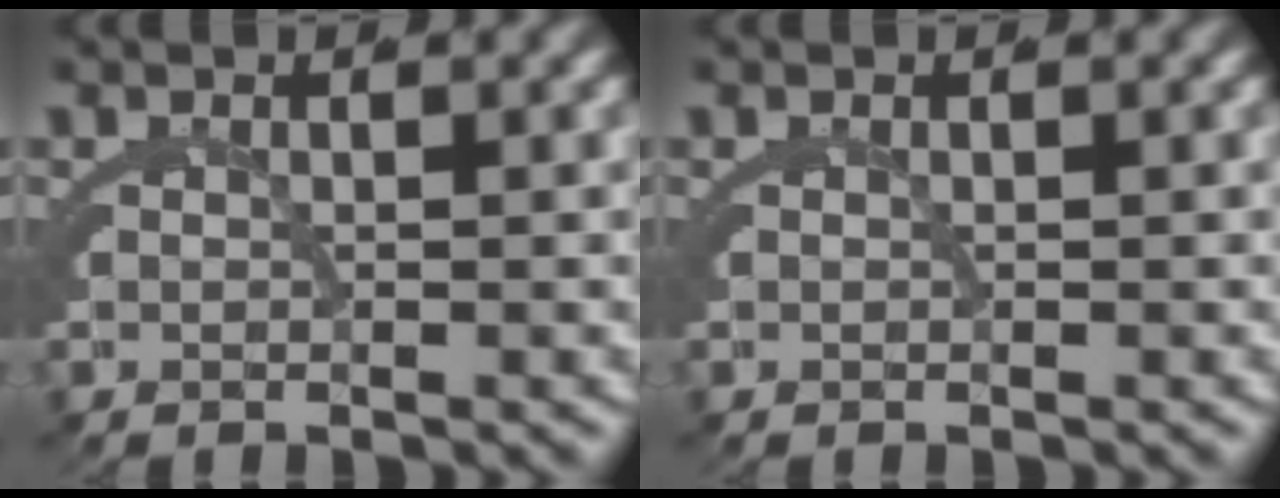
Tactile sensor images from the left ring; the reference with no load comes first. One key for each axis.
{"total": 0.0}